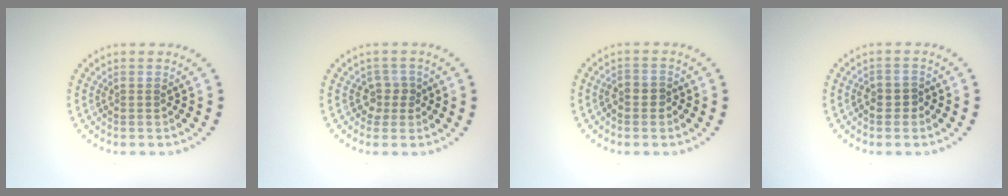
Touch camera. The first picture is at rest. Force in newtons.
{"total": 1.7, "press": 1.3, "slide": 1.1}
{"total": 1.8, "press": 1.7, "slide": 0.7}
{"total": 1.4, "press": 1.2, "slide": 0.7}